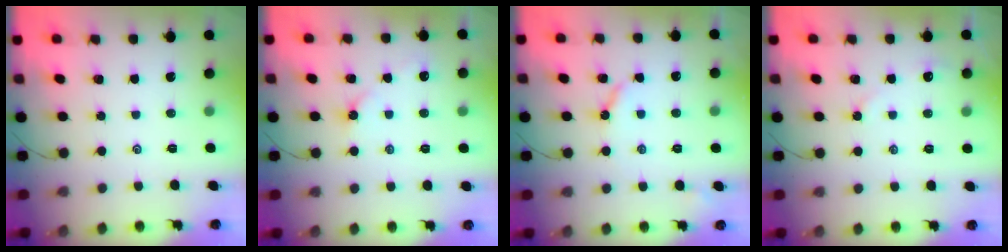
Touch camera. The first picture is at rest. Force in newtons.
{"total": 2.9, "press": 2.9, "slide": 0.6}
{"total": 4.3, "press": 4.2, "slide": 0.5}
{"total": 3.7, "press": 3.7, "slide": 0.5}